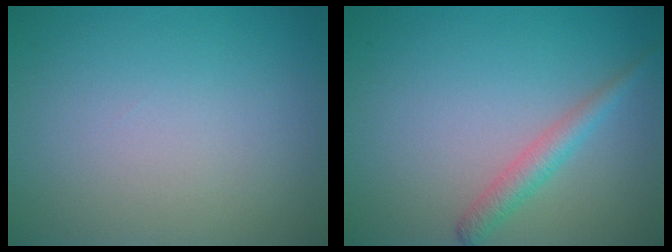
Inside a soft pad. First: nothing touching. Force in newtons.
{"total": 2.2, "press": 2.2, "slide": 0.1}